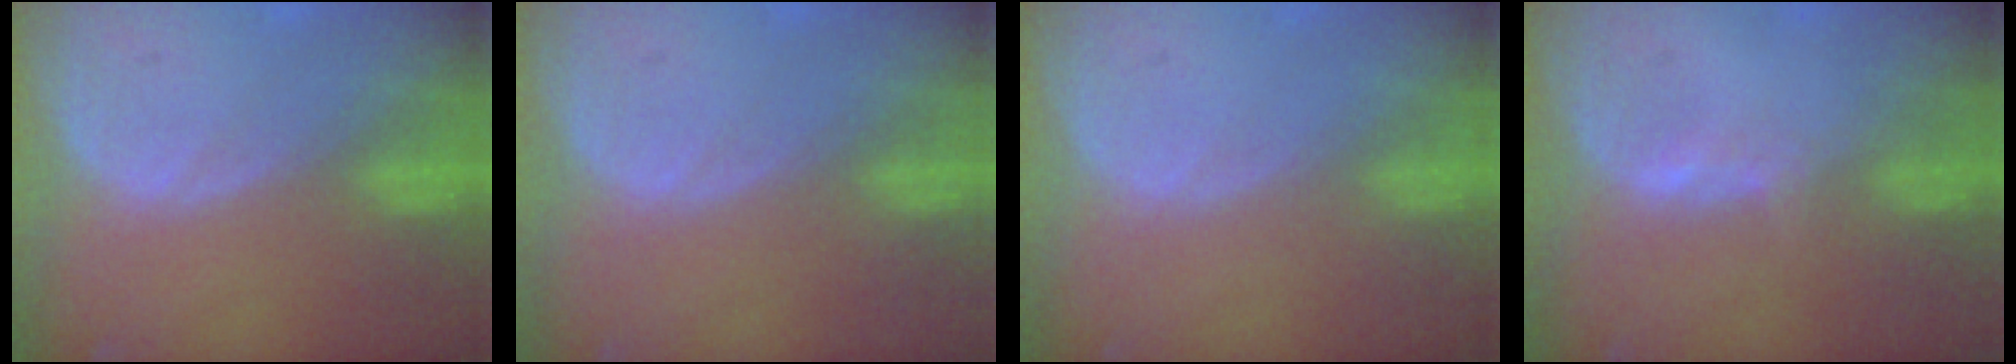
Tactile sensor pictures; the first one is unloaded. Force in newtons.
{"total": 0.0}
{"total": 0.0}
{"total": 1.1, "press": 1.1, "slide": 0.3}